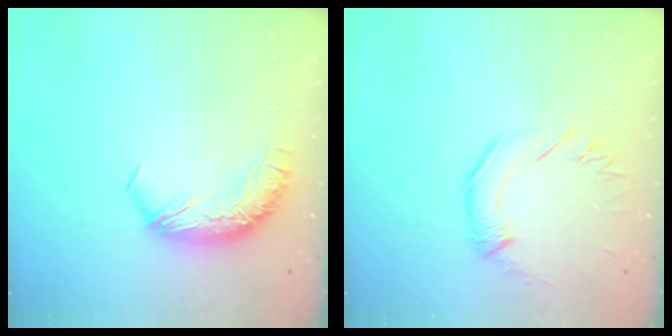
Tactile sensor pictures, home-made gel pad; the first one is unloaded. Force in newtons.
{"total": 1.5, "press": 1.4, "slide": 0.5}